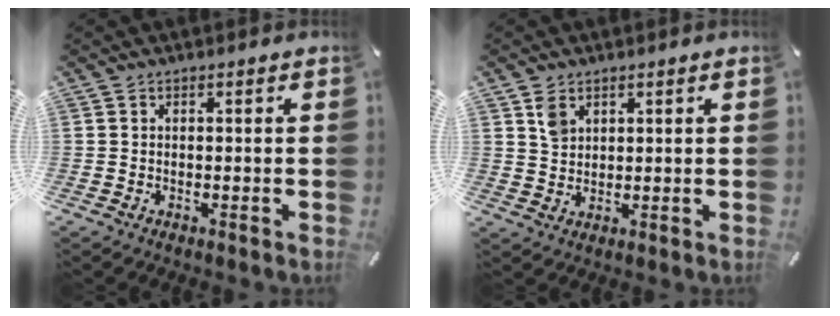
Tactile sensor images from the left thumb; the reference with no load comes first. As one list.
[{"total": 4.0, "force": [2.1, 3.0, 1.6], "torque": [-0.029, -0.001, 0.039]}]